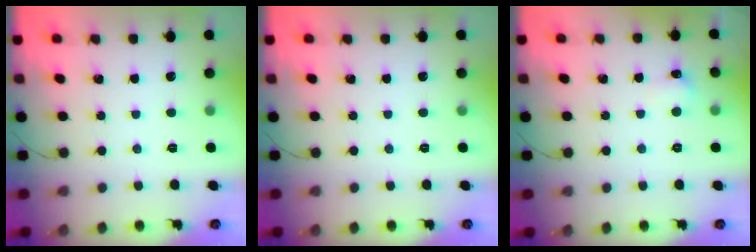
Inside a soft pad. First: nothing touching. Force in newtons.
{"total": 0.0}
{"total": 5.2, "press": 5.0, "slide": 1.4}